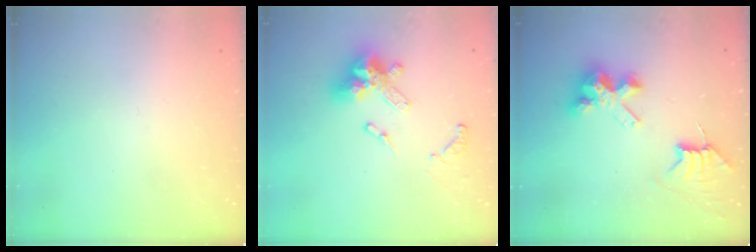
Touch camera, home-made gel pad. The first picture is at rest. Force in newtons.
{"total": 14.2, "press": 14.1, "slide": 1.7}
{"total": 8.0, "press": 8.0, "slide": 0.6}